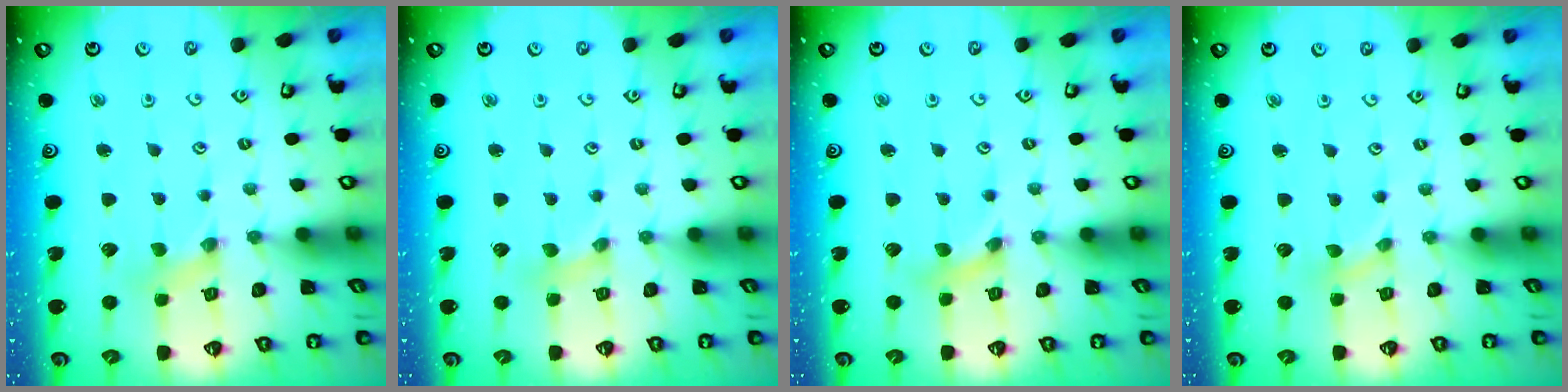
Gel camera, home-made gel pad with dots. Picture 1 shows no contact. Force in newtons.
{"total": 1.7, "press": 1.7, "slide": 0.3}
{"total": 1.7, "press": 1.7, "slide": 0.2}
{"total": 0.0}